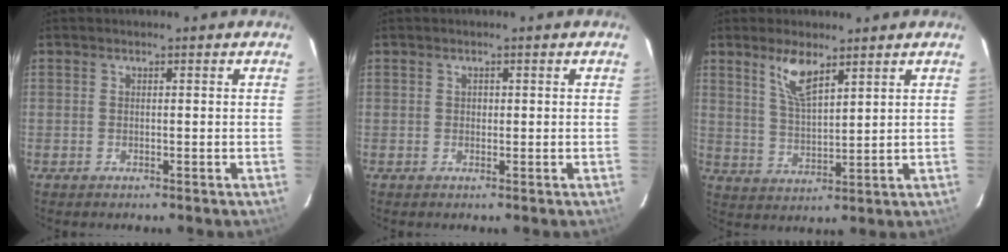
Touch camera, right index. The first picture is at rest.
{"total": 0.7, "force": [0.0, 0.7, 0.2], "torque": [0.001, 0.002, 0.001]}
{"total": 6.9, "force": [4.5, 2.1, 4.8], "torque": [-0.091, 0.000, 0.093]}